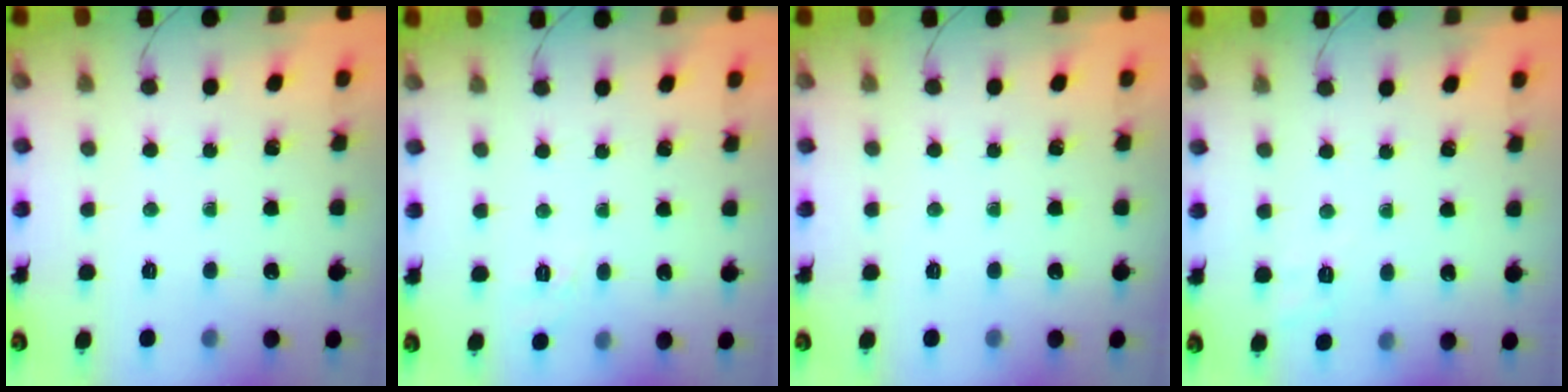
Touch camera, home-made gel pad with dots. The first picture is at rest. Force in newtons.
{"total": 2.2, "press": 1.6, "slide": 1.6}
{"total": 0.0}
{"total": 2.3, "press": 1.6, "slide": 1.7}